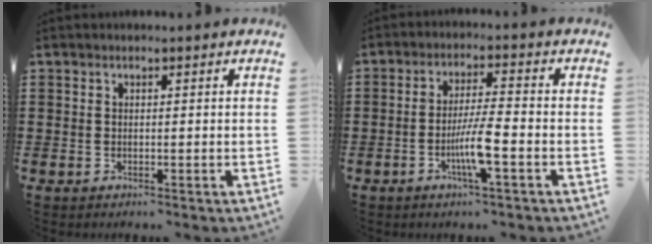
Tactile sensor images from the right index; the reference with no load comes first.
{"total": 6.2, "force": [-2.3, 0.3, 5.7], "torque": [-0.109, -0.011, -0.043]}